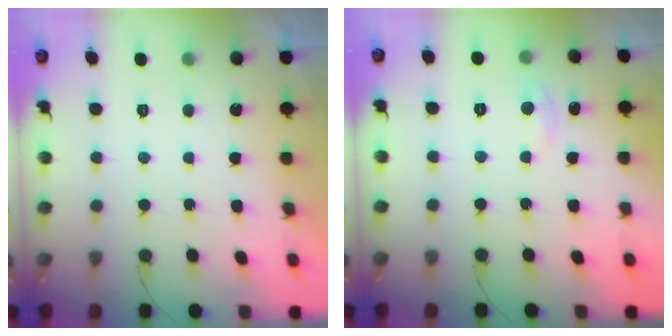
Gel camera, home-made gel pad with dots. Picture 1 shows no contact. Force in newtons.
{"total": 2.5, "press": 2.4, "slide": 0.3}